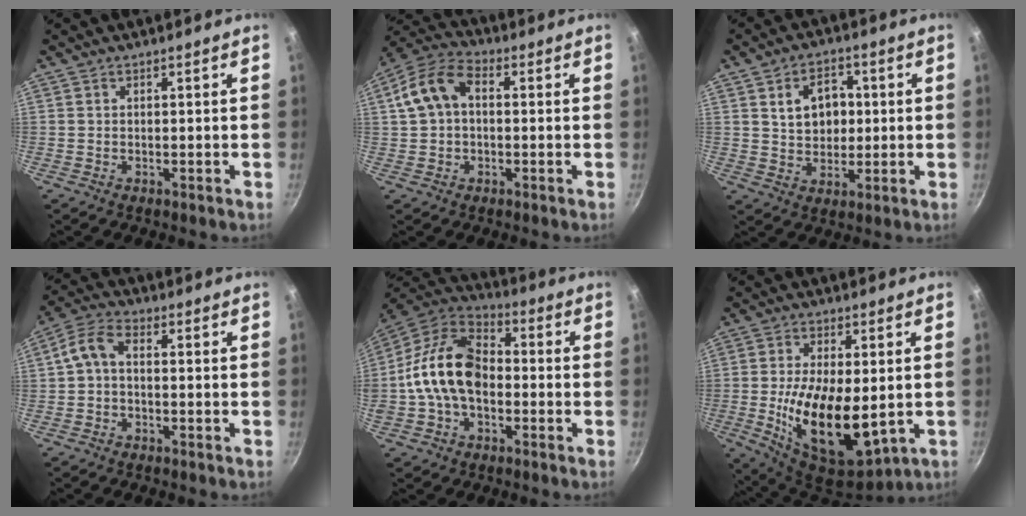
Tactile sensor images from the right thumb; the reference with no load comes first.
{"total": 10.3, "force": [1.2, 7.0, 7.4], "torque": [-0.135, 0.033, 0.008]}
{"total": 8.9, "force": [1.8, 6.7, 5.6], "torque": [-0.063, 0.000, 0.032]}
{"total": 5.5, "force": [-0.7, 3.5, 4.2], "torque": [-0.092, 0.030, -0.024]}
{"total": 16.3, "force": [-1.5, 11.0, 12.0], "torque": [-0.192, 0.042, -0.041]}
{"total": 18.1, "force": [-1.8, 8.9, 15.6], "torque": [-0.262, -0.010, -0.018]}